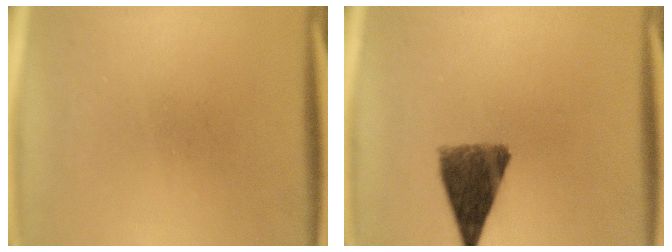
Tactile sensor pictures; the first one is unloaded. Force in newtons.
{"total": 9.4}